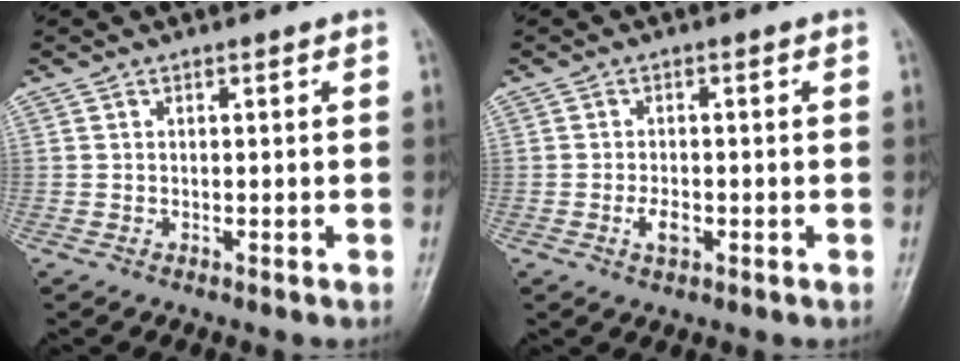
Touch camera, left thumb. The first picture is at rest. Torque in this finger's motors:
{"motor_torque": [0.42, 0.66, 0.68, 0.23, 0.01]}